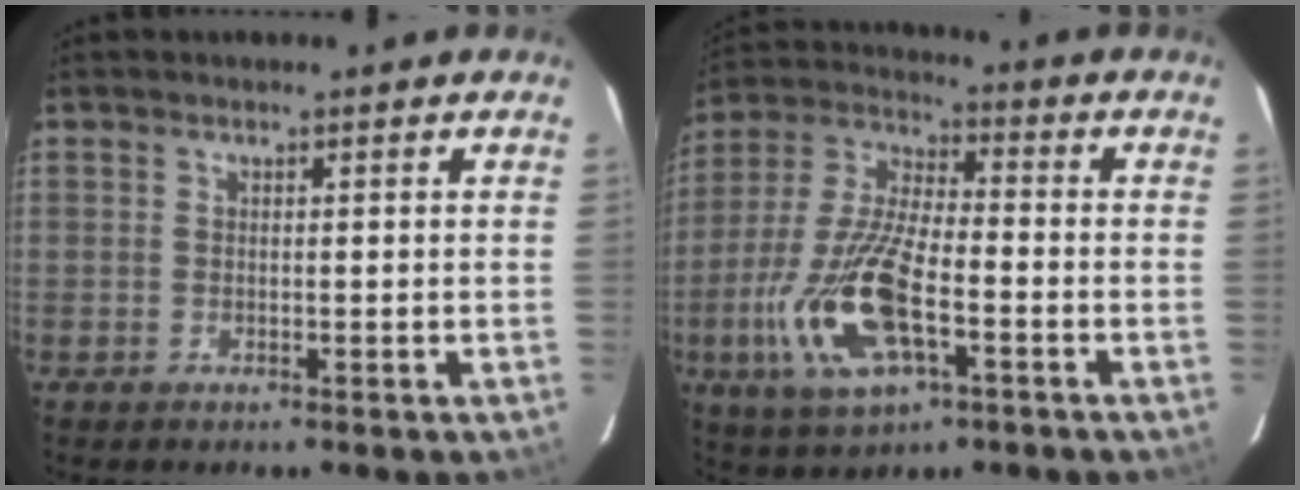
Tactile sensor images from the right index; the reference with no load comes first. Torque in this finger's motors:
{"motor_torque": [1.98, -0.16, 1.05, 0.18]}